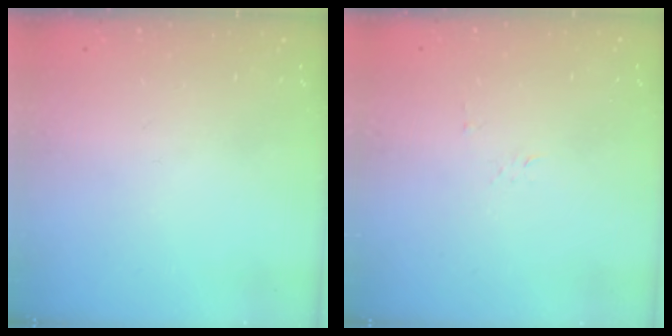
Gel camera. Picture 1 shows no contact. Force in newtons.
{"total": 2.7, "press": 2.7, "slide": 0.3}